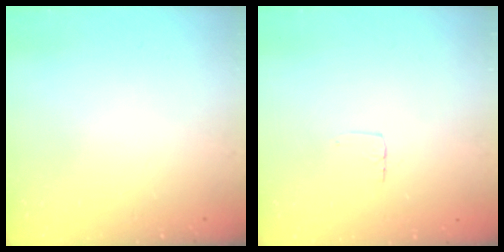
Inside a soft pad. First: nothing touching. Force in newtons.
{"total": 2.9, "press": 2.9, "slide": 0.2}